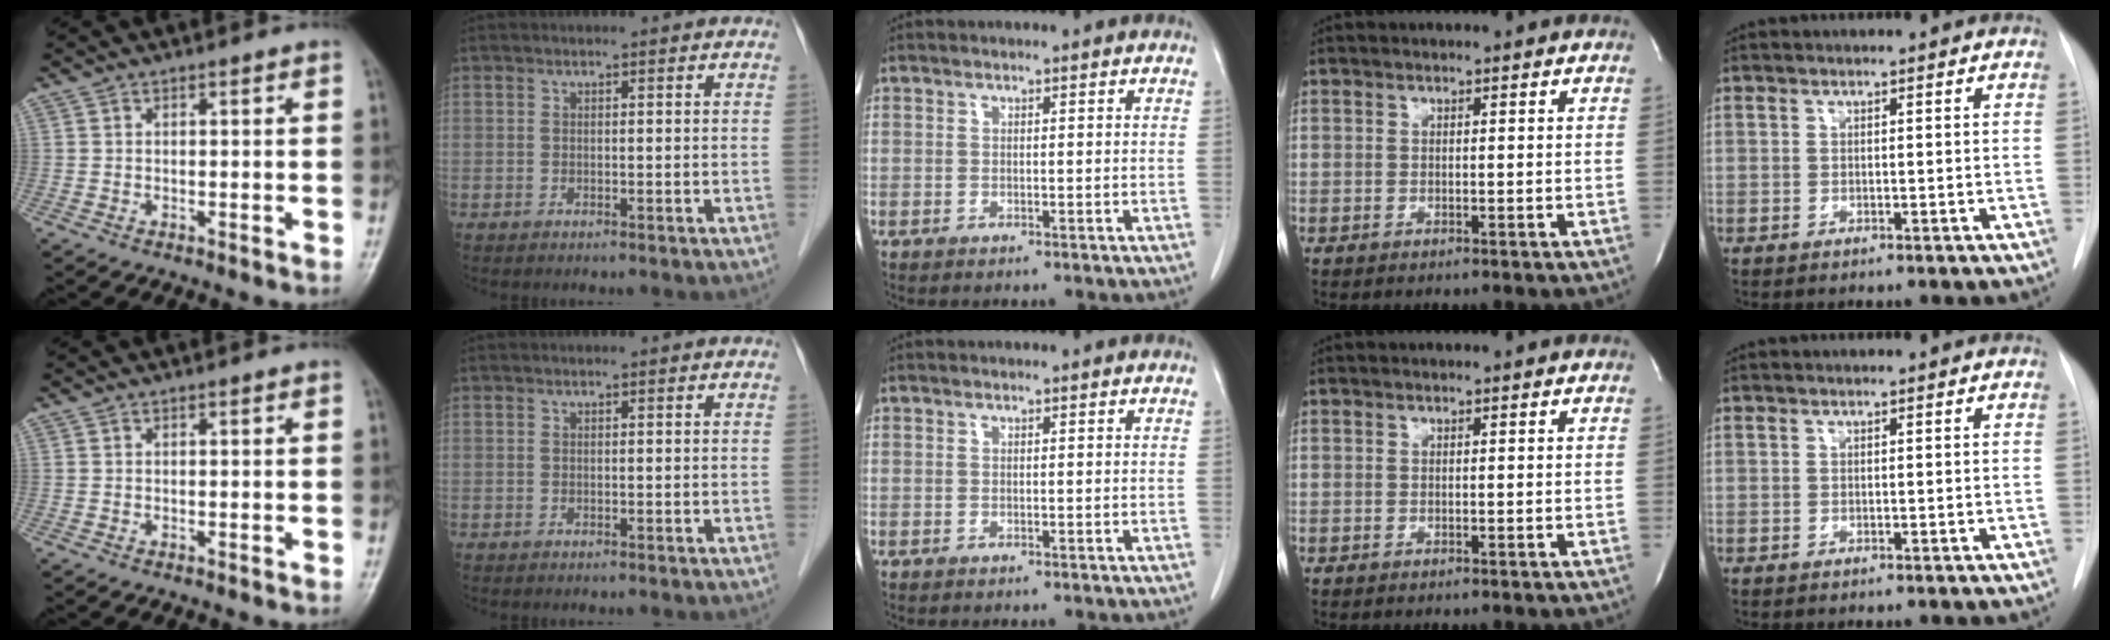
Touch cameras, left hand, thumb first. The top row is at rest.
{}